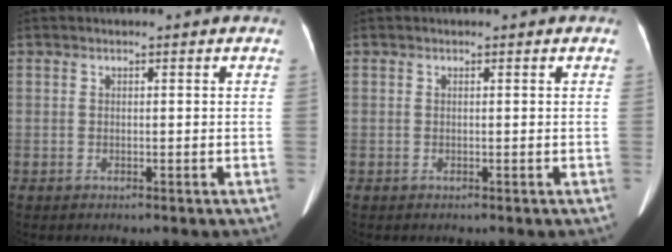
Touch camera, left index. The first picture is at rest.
{"total": 0.0}